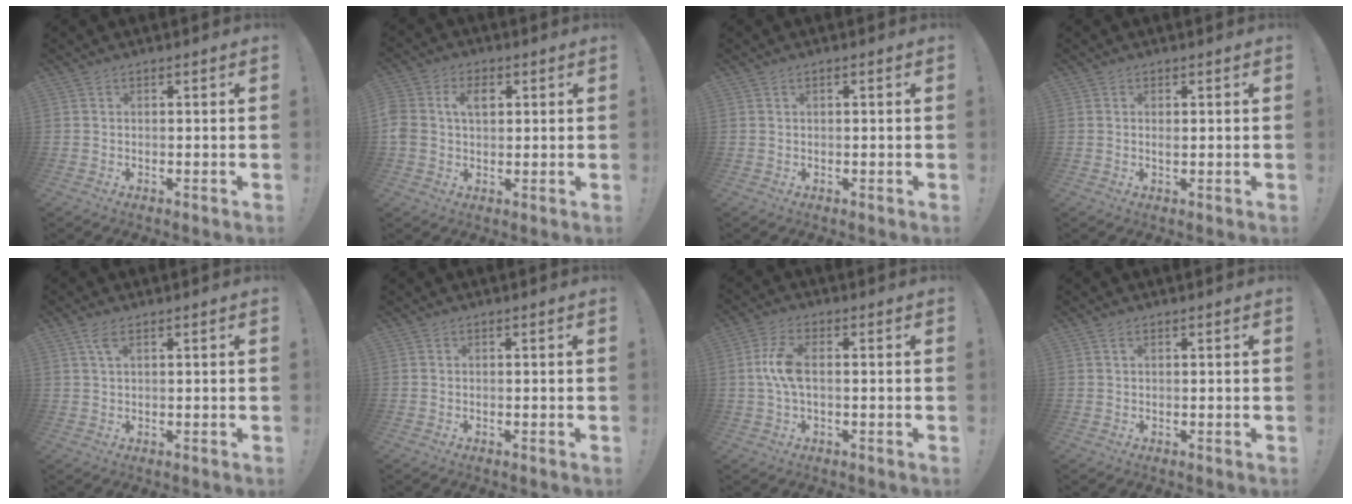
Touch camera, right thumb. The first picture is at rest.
{"total": 6.9, "force": [1.4, 4.9, 4.5], "torque": [-0.078, 0.005, 0.022]}
{"total": 0.6, "force": [0.0, 0.0, 0.6], "torque": [-0.019, 0.003, 0.001]}
{"total": 0.9, "force": [0.2, 0.4, 0.7], "torque": [-0.006, -0.001, 0.002]}
{"total": 3.2, "force": [1.5, 1.0, 2.7], "torque": [-0.056, -0.001, 0.025]}
{"total": 0.0}
{"total": 7.9, "force": [0.0, 3.3, 7.2], "torque": [-0.155, 0.000, 0.000]}
{"total": 1.2, "force": [0.5, 0.2, 1.0], "torque": [-0.027, 0.004, 0.009]}